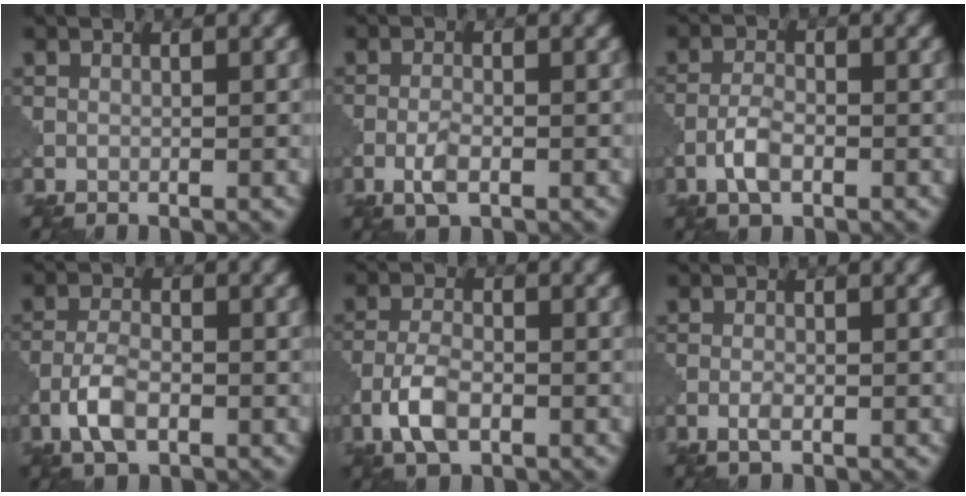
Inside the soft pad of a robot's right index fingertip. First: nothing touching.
{"total": 2.1, "force": [-0.9, 0.8, 1.7], "torque": [-0.037, -0.001, -0.022]}
{"total": 2.7, "force": [-1.3, 1.2, 2.1], "torque": [-0.044, 0.003, -0.032]}
{"total": 3.7, "force": [-1.7, 1.7, 2.7], "torque": [-0.057, 0.002, -0.040]}
{"total": 4.0, "force": [-1.9, 2.0, 3.0], "torque": [-0.061, 0.001, -0.042]}
{"total": 1.3, "force": [-0.6, 0.5, 1.0], "torque": [-0.023, 0.000, -0.014]}